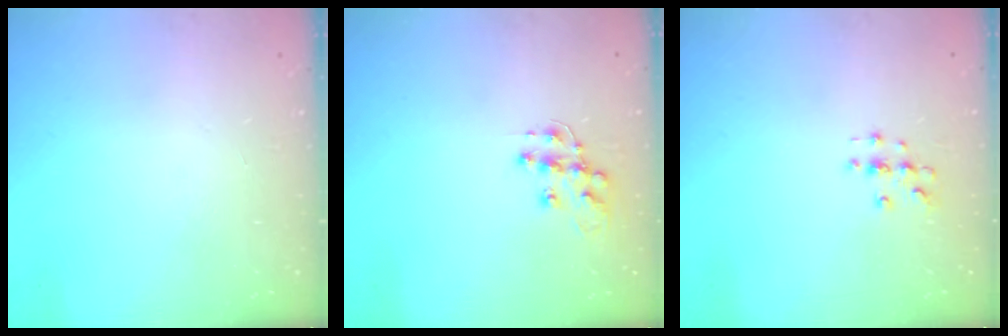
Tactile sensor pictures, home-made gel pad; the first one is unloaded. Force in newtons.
{"total": 10.7, "press": 10.7, "slide": 0.7}
{"total": 3.0, "press": 3.0, "slide": 0.3}